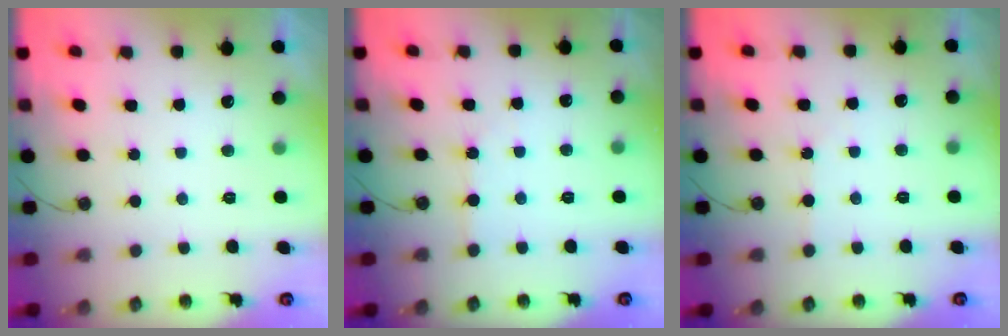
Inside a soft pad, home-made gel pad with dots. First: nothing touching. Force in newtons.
{"total": 2.5, "press": 2.5, "slide": 0.4}
{"total": 1.6, "press": 1.5, "slide": 0.3}